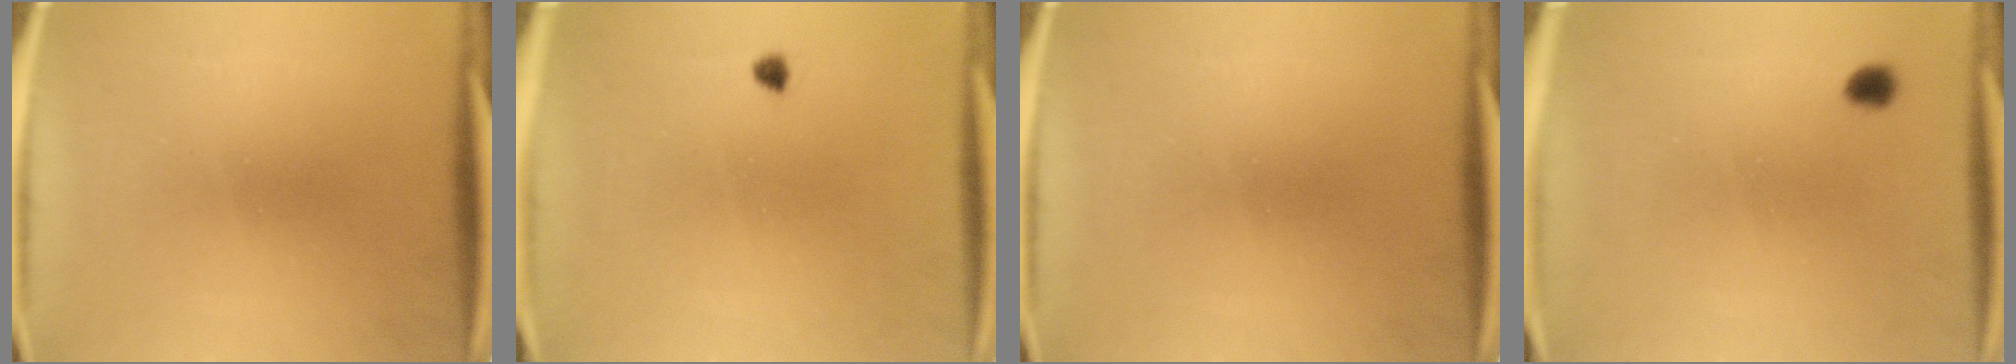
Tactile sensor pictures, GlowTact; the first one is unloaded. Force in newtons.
{"total": 1.0}
{"total": 0.0}
{"total": 1.8}